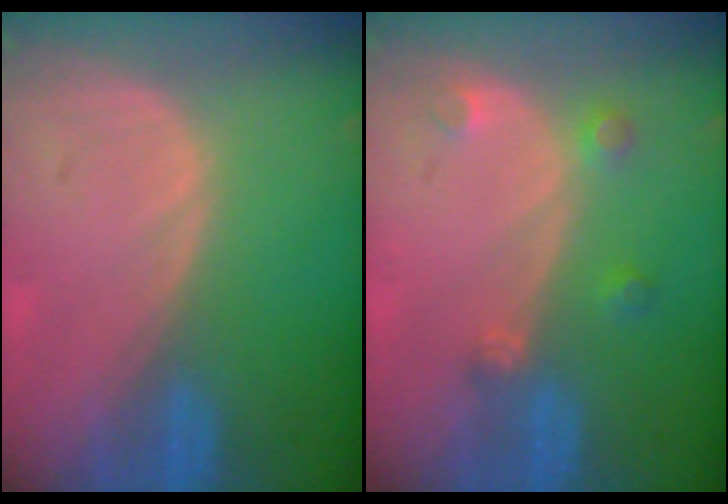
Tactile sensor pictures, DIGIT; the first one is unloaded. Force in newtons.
{"total": 2.7, "press": 2.6, "slide": 0.5}